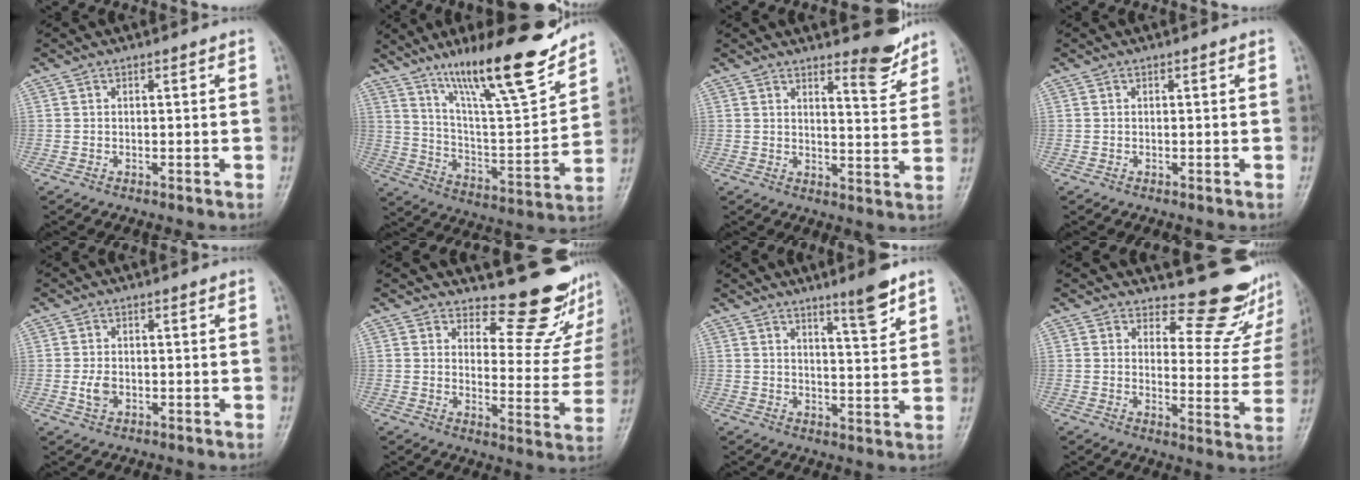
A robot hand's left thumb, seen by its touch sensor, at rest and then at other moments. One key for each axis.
{"total": 21.8, "fx": 15.5, "fy": 4.1, "fz": 14.8, "tx": -0.210, "ty": -0.078, "tz": 0.264}
{"total": 6.9, "fx": 5.6, "fy": 1.8, "fz": 3.5, "tx": -0.030, "ty": -0.051, "tz": 0.081}
{"total": 0.0}
{"total": 2.6, "fx": -0.5, "fy": 1.8, "fz": 1.8, "tx": -0.032, "ty": 0.000, "tz": -0.009}
{"total": 13.6, "fx": 12.7, "fy": 4.0, "fz": 2.9, "tx": 0.006, "ty": -0.140, "tz": 0.152}
{"total": 6.6, "fx": 4.8, "fy": 0.7, "fz": 4.5, "tx": -0.062, "ty": -0.039, "tz": 0.074}
{"total": 12.6, "fx": 11.7, "fy": 4.0, "fz": 2.4, "tx": 0.011, "ty": -0.127, "tz": 0.135}